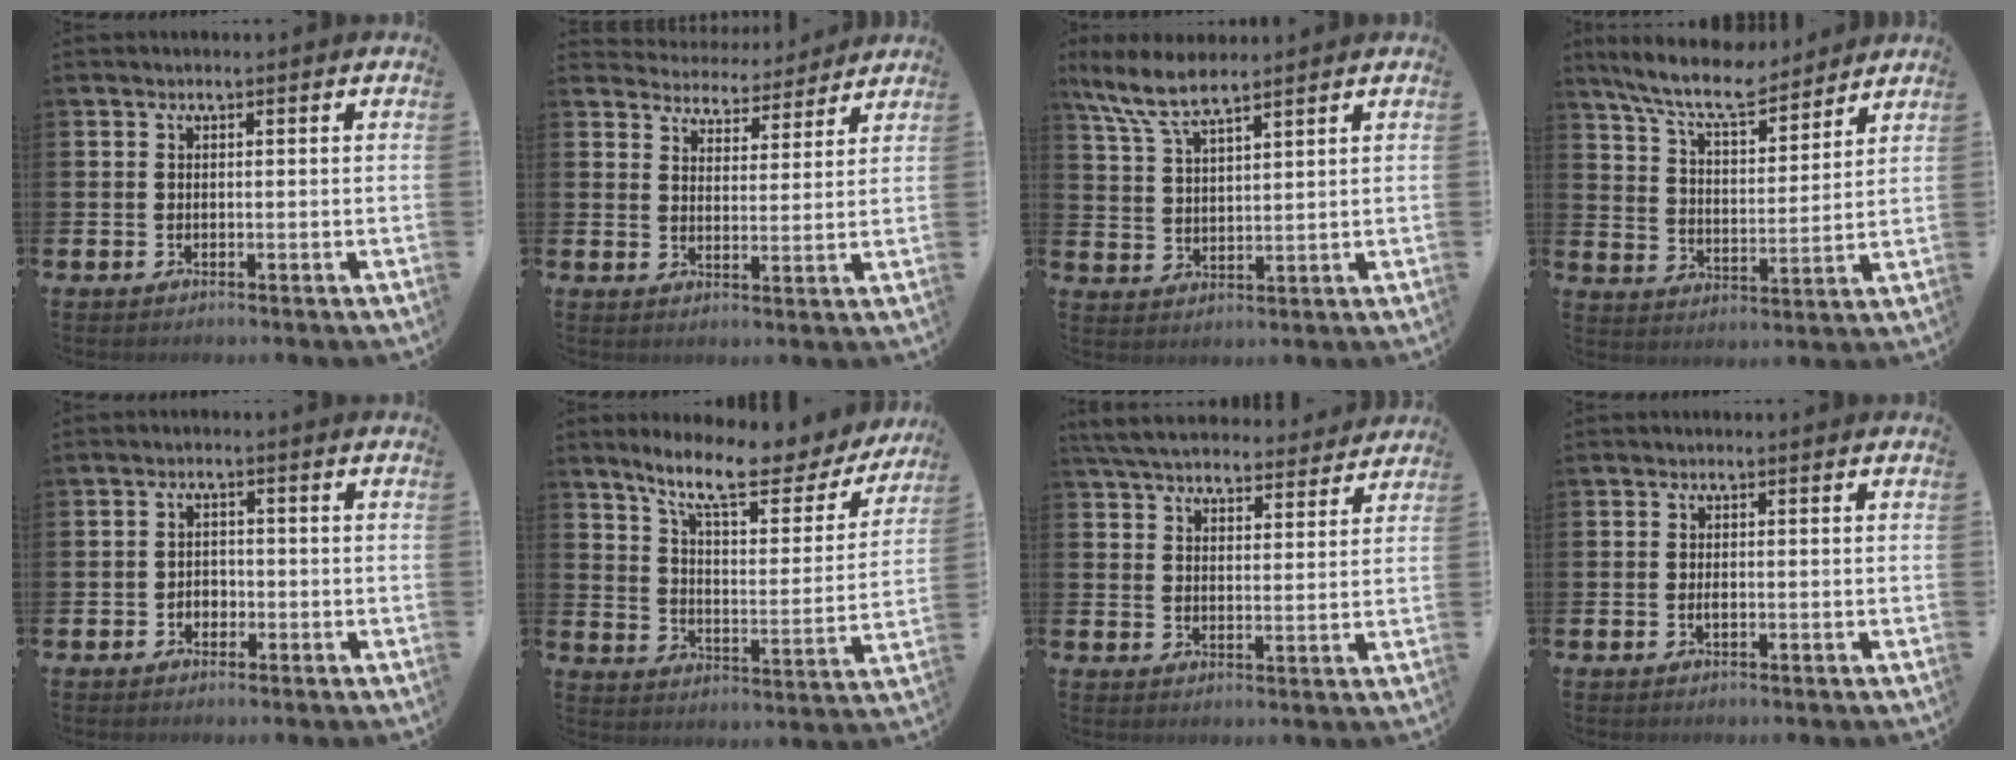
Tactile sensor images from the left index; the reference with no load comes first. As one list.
[{"total": 4.7, "force": [4.6, 0.9, -0.4], "torque": [-0.014, -0.037, 0.081]}, {"total": 7.3, "force": [6.3, 1.4, 3.4], "torque": [-0.093, -0.015, 0.115]}, {"total": 9.1, "force": [8.3, 1.9, 3.4], "torque": [-0.096, -0.043, 0.147]}, {"total": 1.9, "force": [-0.9, 1.6, 0.6], "torque": [-0.013, 0.003, -0.020]}, {"total": 10.9, "force": [9.1, 2.2, 5.5], "torque": [-0.131, -0.053, 0.155]}, {"total": 5.9, "force": [5.7, 1.2, 1.1], "torque": [-0.042, -0.034, 0.102]}, {"total": 0.7, "force": [-0.2, 0.3, 0.6], "torque": [-0.014, -0.001, -0.004]}]